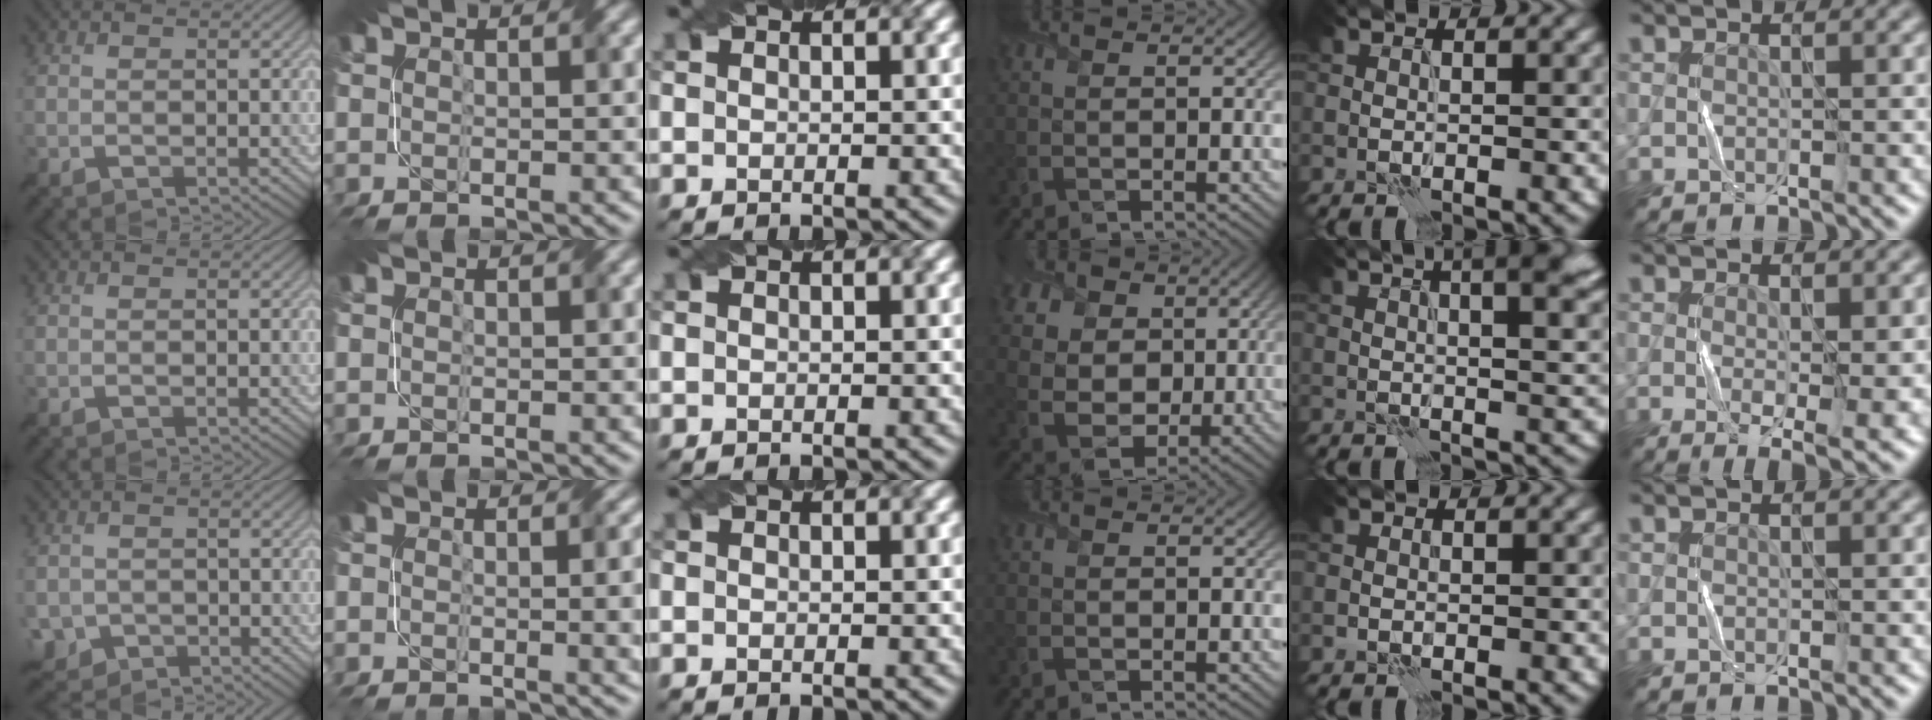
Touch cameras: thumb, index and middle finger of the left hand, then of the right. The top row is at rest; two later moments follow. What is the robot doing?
{"motion": "fold", "object": "bubble wrap"}